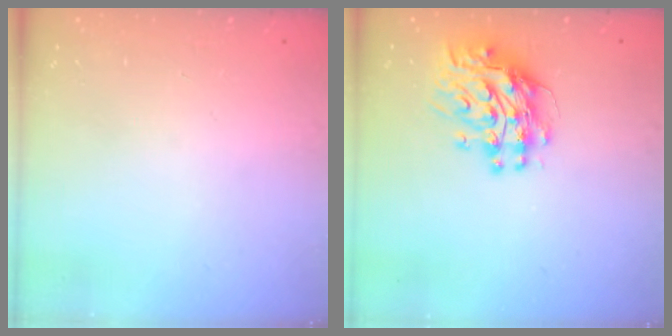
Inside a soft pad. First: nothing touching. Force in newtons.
{"total": 10.7, "press": 10.7, "slide": 0.9}